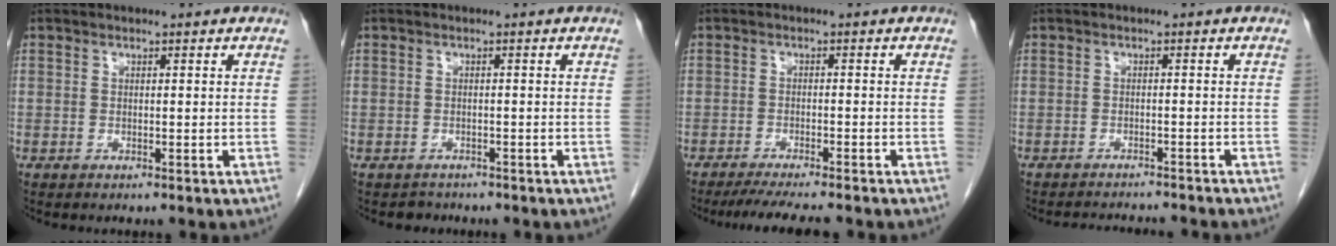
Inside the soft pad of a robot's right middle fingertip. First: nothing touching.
{"total": 1.6, "force": [-1.4, 0.7, -0.3], "torque": [-0.004, -0.002, -0.022]}
{"total": 7.9, "force": [-6.9, 0.3, 3.9], "torque": [-0.054, -0.018, -0.104]}
{"total": 7.0, "force": [-6.7, 0.6, 2.0], "torque": [-0.021, -0.004, -0.084]}